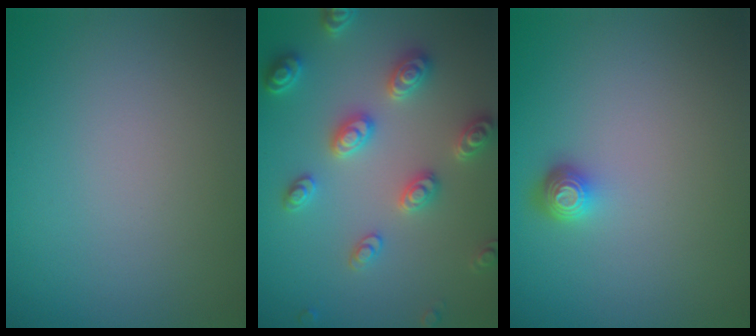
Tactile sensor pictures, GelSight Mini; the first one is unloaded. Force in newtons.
{"total": 3.8, "press": 3.6, "slide": 1.1}
{"total": 1.6, "press": 1.3, "slide": 1.0}